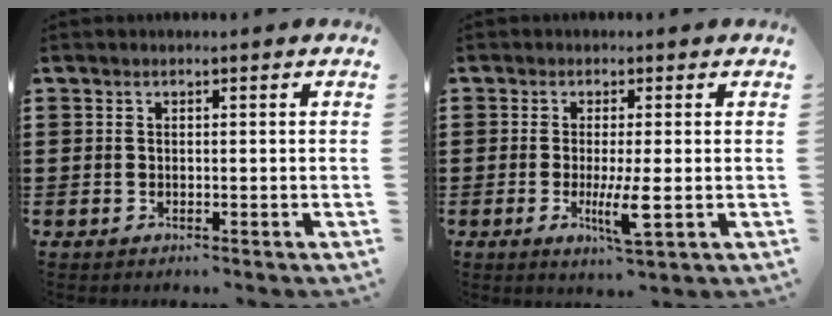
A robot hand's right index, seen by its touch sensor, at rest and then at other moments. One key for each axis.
{"total": 6.9, "fx": -2.1, "fy": 3.1, "fz": 5.8, "tx": -0.094, "ty": -0.006, "tz": -0.040}